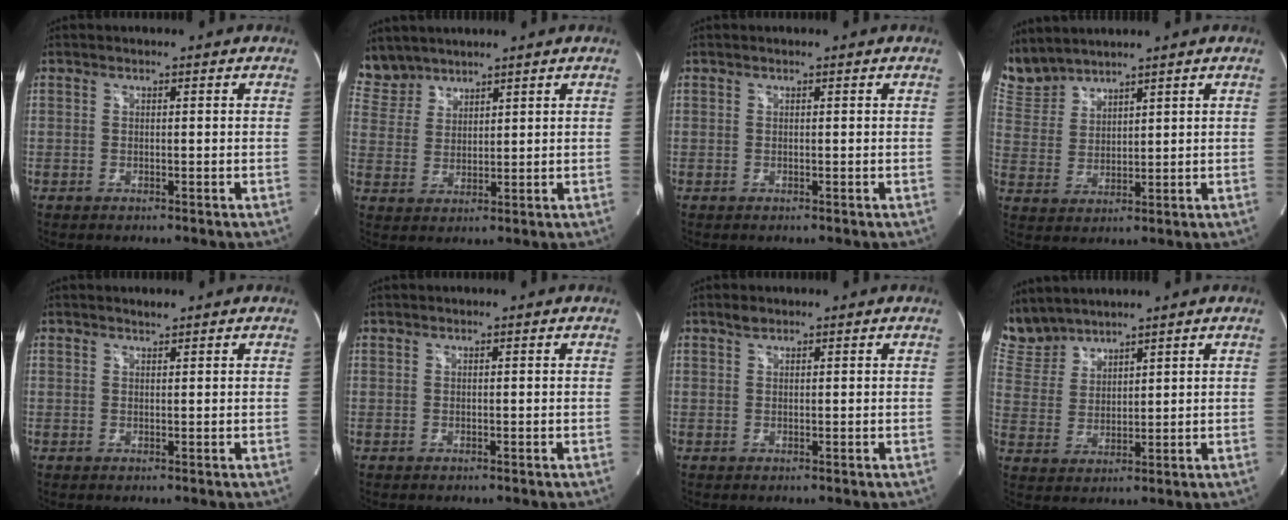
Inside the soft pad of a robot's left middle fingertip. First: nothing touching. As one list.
[{"total": 5.2, "force": [4.8, 1.9, -0.3], "torque": [0.000, 0.007, 0.110]}, {"total": 0.0}, {"total": 6.3, "force": [6.2, 0.8, 0.0], "torque": [-0.018, 0.011, 0.144]}, {"total": 0.8, "force": [0.8, 0.0, 0.2], "torque": [-0.010, 0.001, 0.016]}, {"total": 0.0}, {"total": 1.1, "force": [0.9, 0.4, 0.4], "torque": [-0.011, 0.004, 0.017]}, {"total": 6.4, "force": [6.3, 1.2, -0.1], "torque": [-0.014, 0.011, 0.146]}]